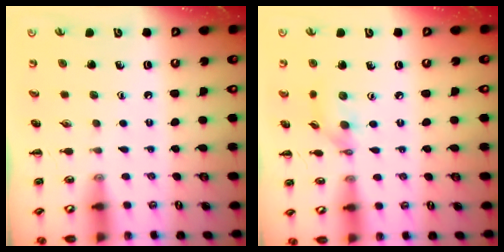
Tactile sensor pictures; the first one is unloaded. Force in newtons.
{"total": 8.6, "press": 8.5, "slide": 1.2}